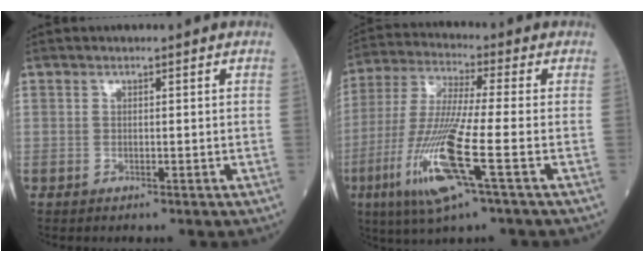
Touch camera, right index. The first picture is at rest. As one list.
[{"total": 14.5, "force": [-5.2, 0.1, 13.5], "torque": [-0.292, -0.024, -0.106]}]